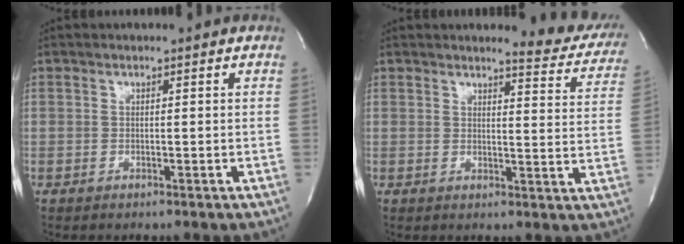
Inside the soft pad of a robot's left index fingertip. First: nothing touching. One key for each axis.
{"total": 8.5, "fx": 8.2, "fy": 1.5, "fz": 1.8, "tx": -0.003, "ty": -0.040, "tz": 0.070}